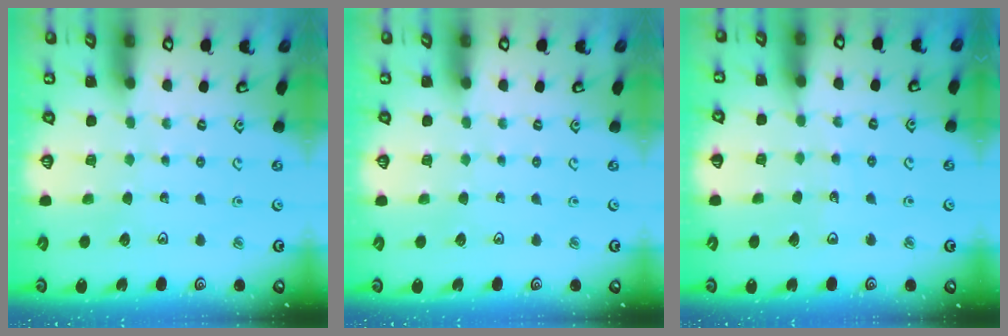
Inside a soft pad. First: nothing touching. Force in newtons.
{"total": 0.0}
{"total": 2.2, "press": 2.2, "slide": 0.2}